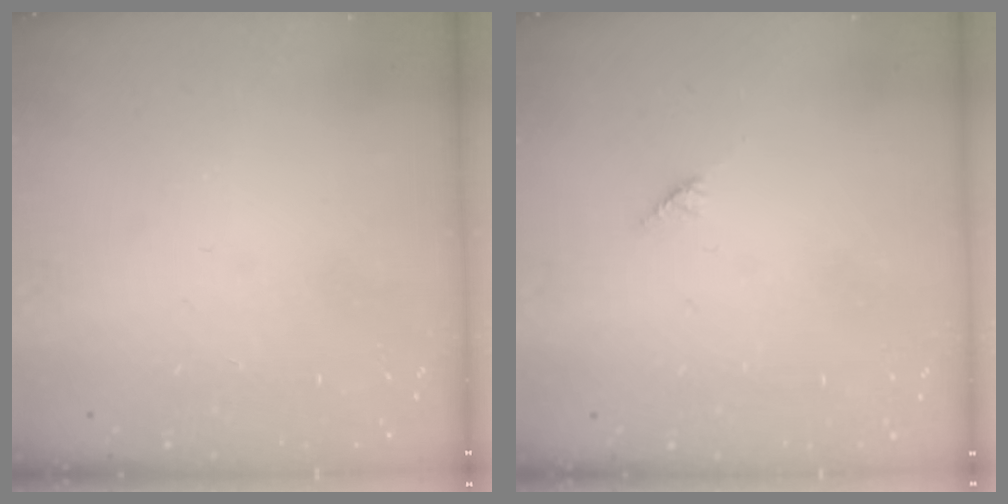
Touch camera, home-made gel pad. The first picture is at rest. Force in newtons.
{"total": 2.7, "press": 2.7, "slide": 0.2}